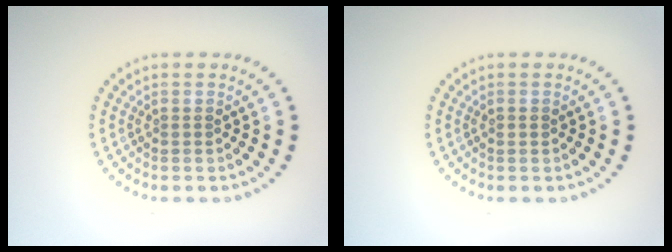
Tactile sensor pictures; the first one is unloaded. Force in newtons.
{"total": 0.8, "press": 0.8, "slide": 0.2}